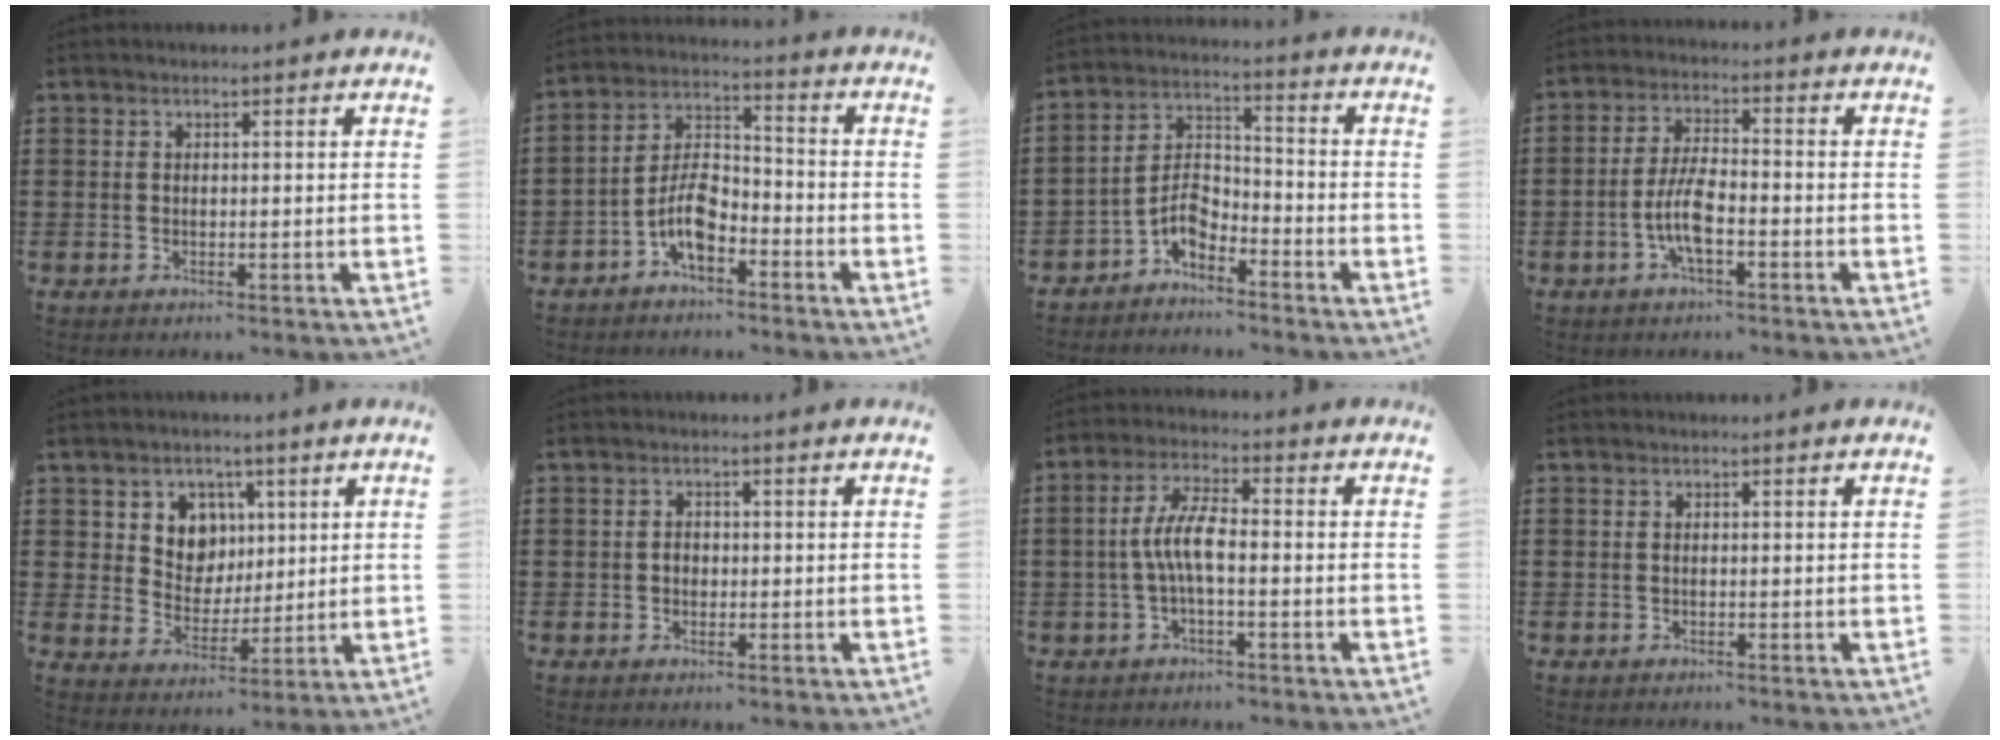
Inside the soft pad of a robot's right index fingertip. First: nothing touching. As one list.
[{"total": 6.6, "force": [-3.6, 3.0, 4.7], "torque": [-0.109, 0.006, -0.072]}, {"total": 4.9, "force": [-3.7, 2.3, 2.3], "torque": [-0.061, -0.001, -0.077]}, {"total": 6.3, "force": [-2.2, 1.8, 5.6], "torque": [-0.129, -0.008, -0.048]}, {"total": 6.7, "force": [2.6, 6.0, 1.6], "torque": [-0.052, 0.003, 0.045]}, {"total": 1.3, "force": [-0.3, 1.0, 0.7], "torque": [-0.016, 0.004, -0.006]}, {"total": 6.1, "force": [-1.1, 1.8, 5.8], "torque": [-0.131, -0.004, -0.027]}, {"total": 0.0}]